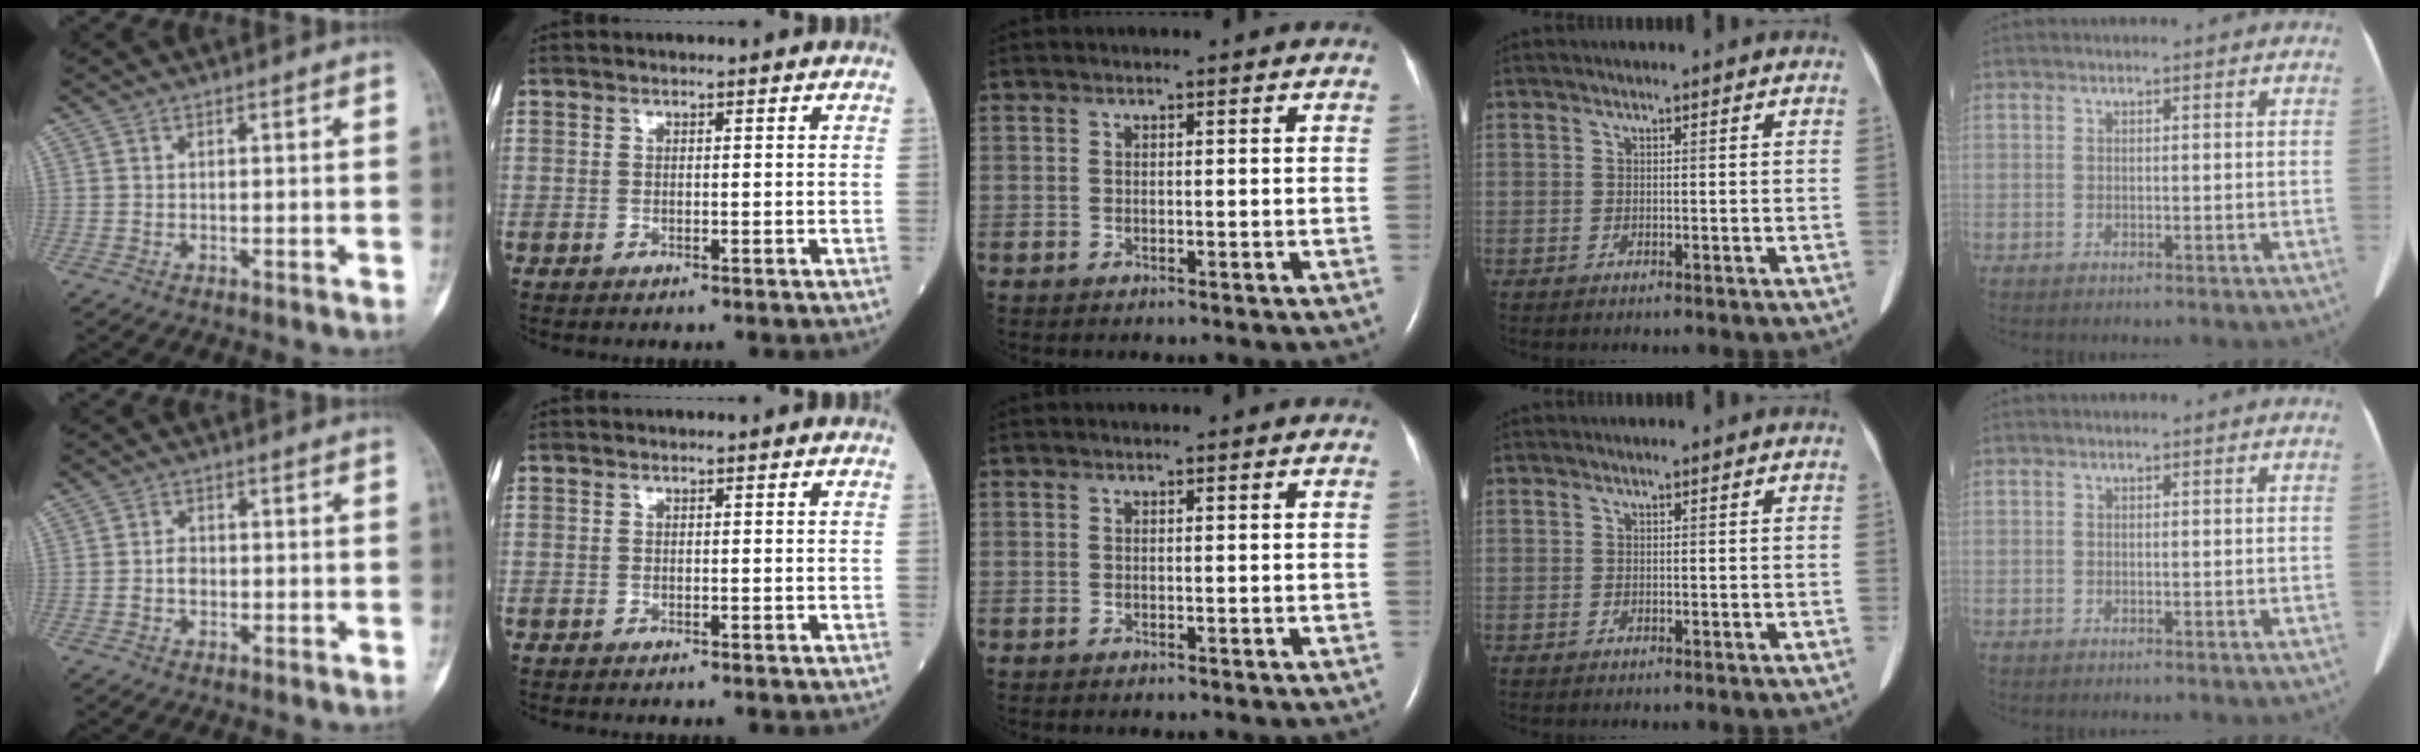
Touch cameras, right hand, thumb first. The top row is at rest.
{"thumb": {"total": 2.3, "force": [-0.6, 1.7, 1.5], "torque": [-0.017, 0.005, -0.014]}}